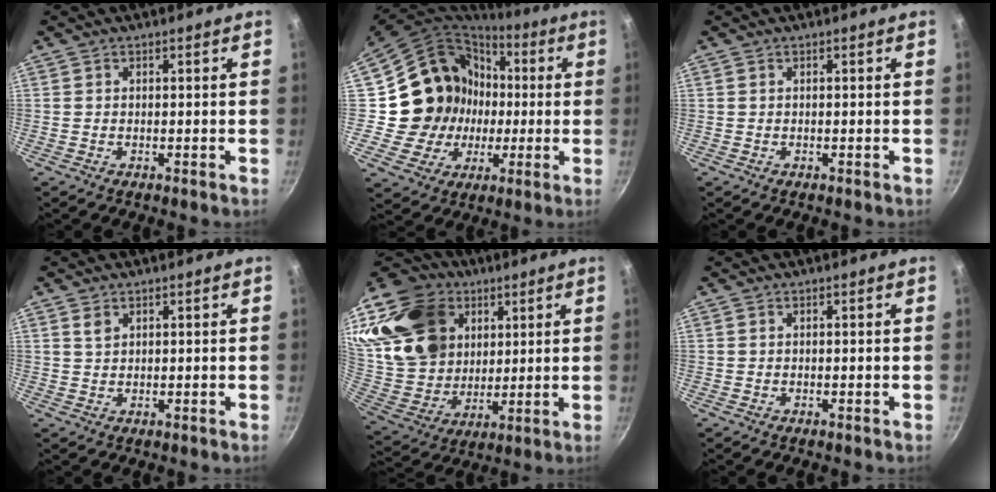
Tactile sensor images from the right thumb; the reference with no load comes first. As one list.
[{"total": 18.3, "force": [0.8, 17.4, 5.6], "torque": [-0.080, 0.023, 0.020]}, {"total": 0.0}, {"total": 1.9, "force": [1.0, 1.2, 1.0], "torque": [-0.017, -0.003, 0.020]}, {"total": 26.7, "force": [12.0, 19.8, 13.2], "torque": [-0.239, -0.021, 0.237]}, {"total": 0.0}]